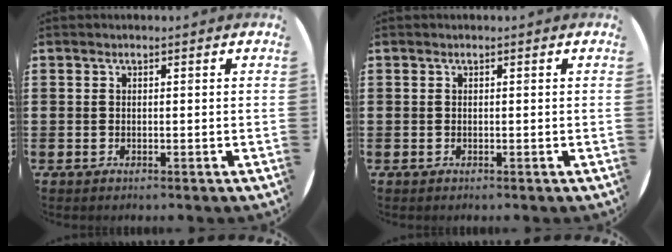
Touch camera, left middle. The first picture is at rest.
{"total": 0.0}